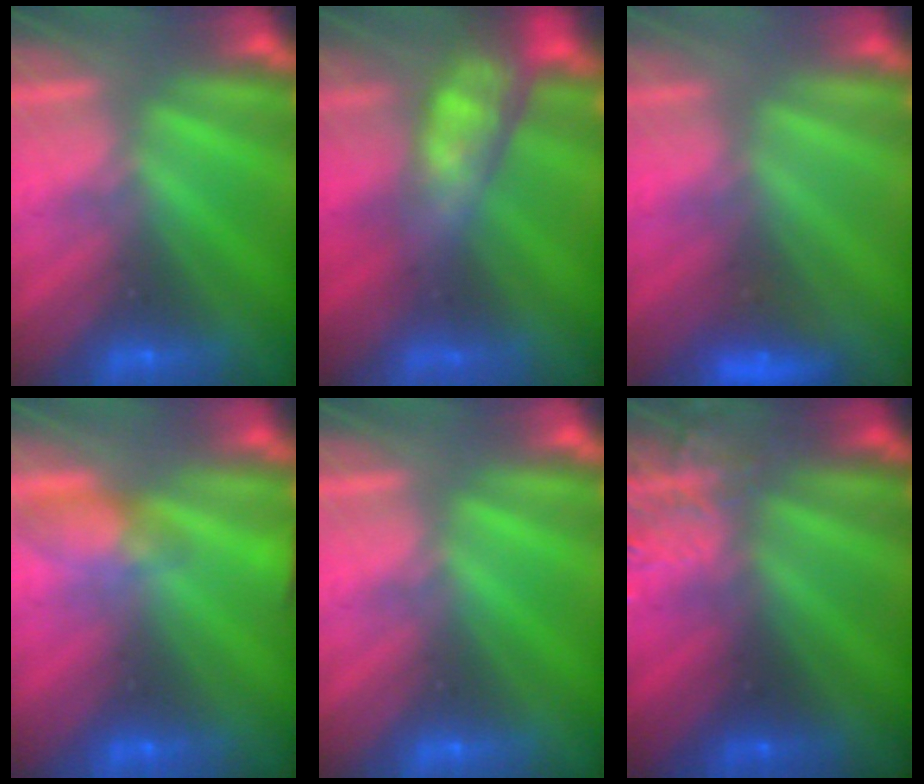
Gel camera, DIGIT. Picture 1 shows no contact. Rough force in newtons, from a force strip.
{"total": 9.0}
{"total": 2.9}
{"total": 4.9}
{"total": 0.0}
{"total": 3.6}